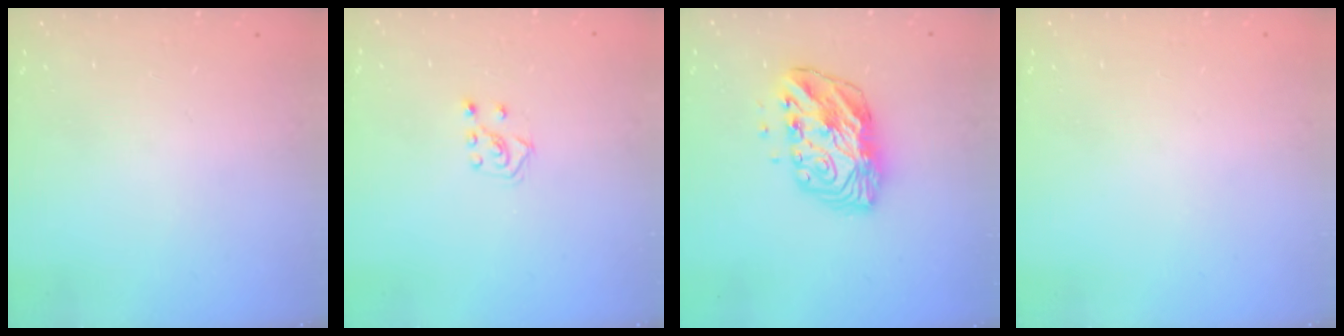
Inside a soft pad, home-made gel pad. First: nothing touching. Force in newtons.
{"total": 4.6, "press": 4.5, "slide": 0.8}
{"total": 10.7, "press": 10.7, "slide": 1.2}
{"total": 0.0}